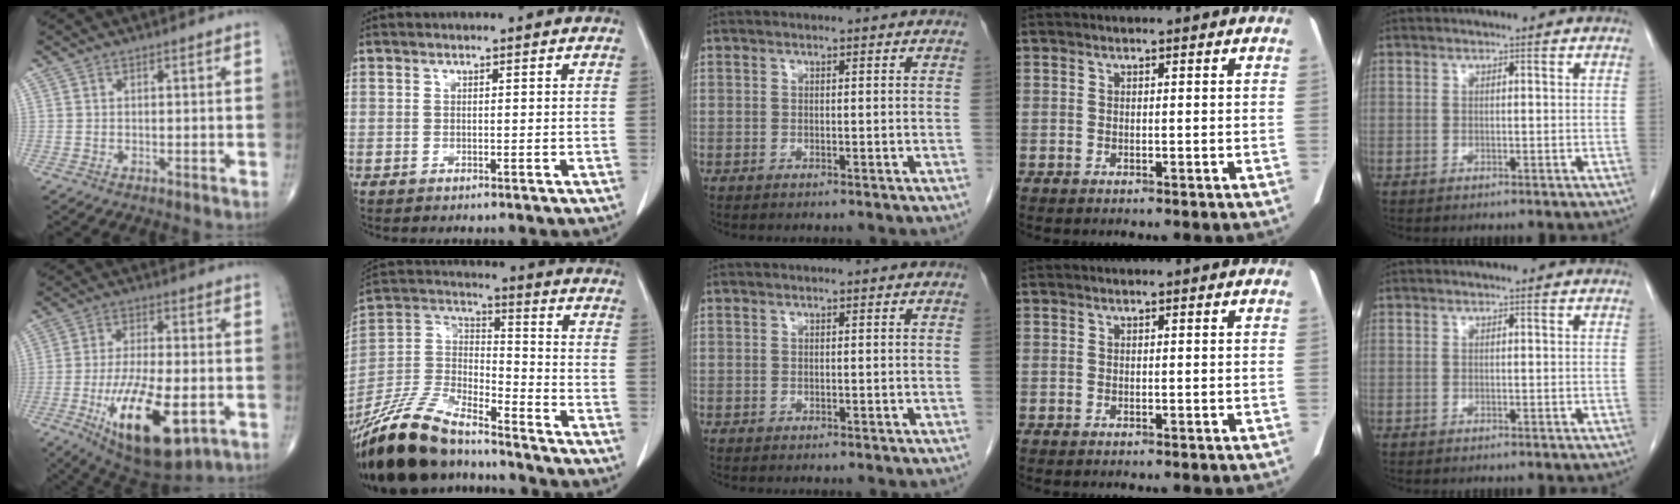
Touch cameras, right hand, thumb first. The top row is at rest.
{"thumb": {"total": 19.1, "force": [-6.3, 7.5, 16.4], "torque": [-0.284, -0.005, -0.086]}, "index": {"total": 20.4, "force": [-17.3, 5.1, 9.6], "torque": [-0.221, -0.011, -0.321]}}